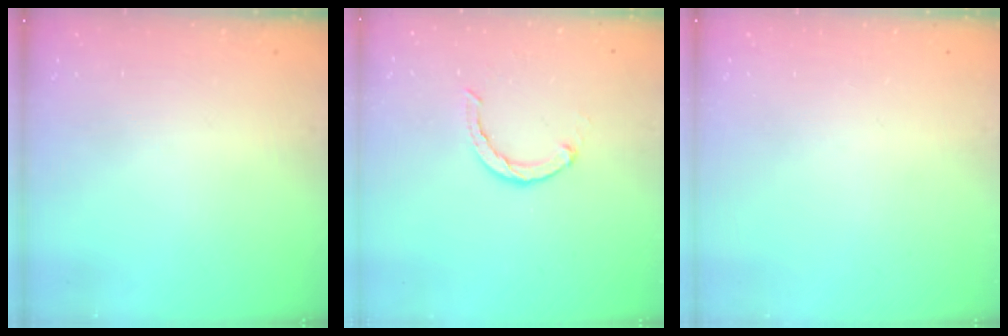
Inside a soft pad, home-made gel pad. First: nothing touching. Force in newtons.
{"total": 2.3, "press": 2.3, "slide": 0.3}
{"total": 0.0}